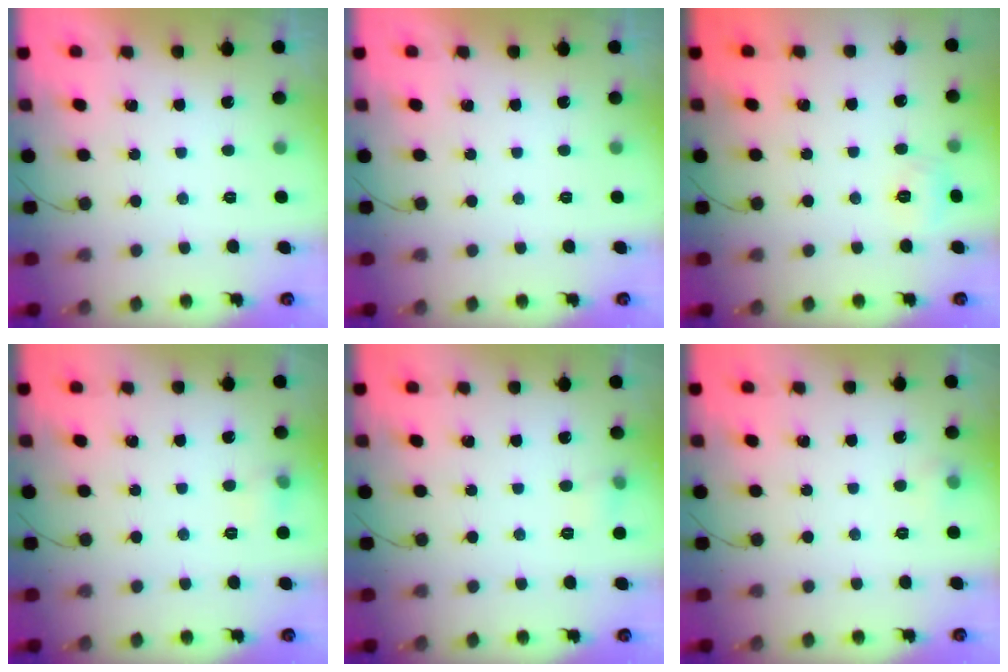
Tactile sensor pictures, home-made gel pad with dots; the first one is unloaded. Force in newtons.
{"total": 0.0}
{"total": 5.2, "press": 5.0, "slide": 1.4}
{"total": 4.9, "press": 4.6, "slide": 1.4}
{"total": 5.0, "press": 4.8, "slide": 1.6}
{"total": 4.3, "press": 4.1, "slide": 1.4}